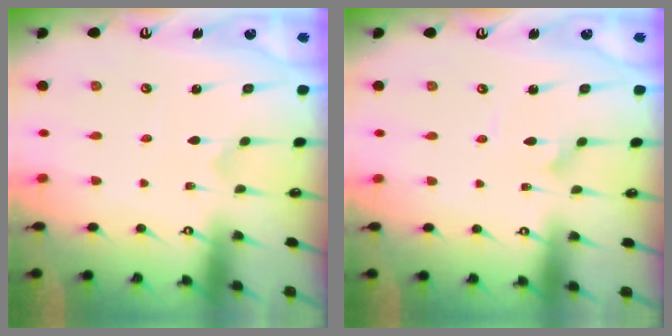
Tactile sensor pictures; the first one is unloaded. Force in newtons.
{"total": 1.6, "press": 1.6, "slide": 0.2}